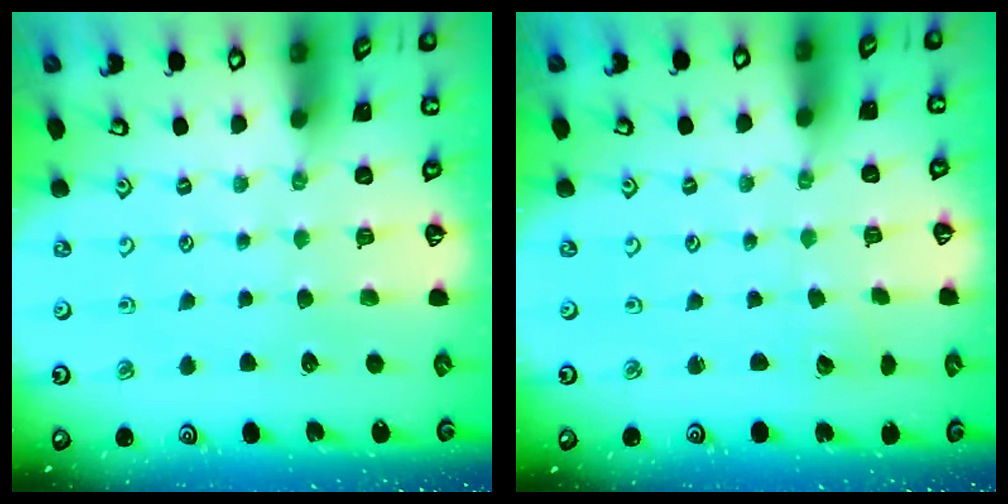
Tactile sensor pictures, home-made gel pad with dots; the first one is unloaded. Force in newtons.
{"total": 1.8, "press": 1.8, "slide": 0.1}